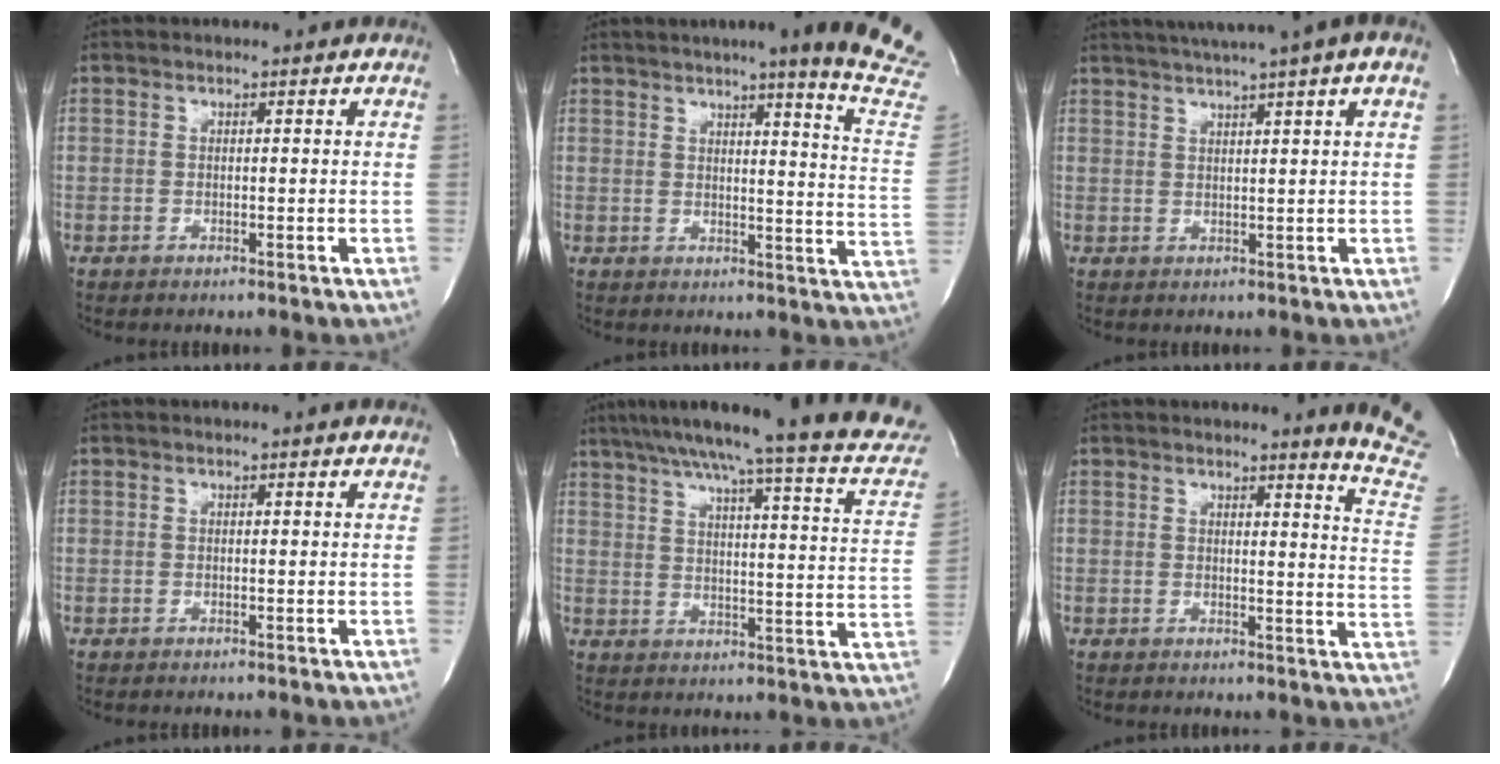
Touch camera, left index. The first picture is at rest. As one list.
[{"total": 17.6, "force": [14.4, -1.4, 10.1], "torque": [-0.128, -0.076, 0.157]}, {"total": 11.6, "force": [8.4, -0.4, 8.1], "torque": [-0.134, 0.037, 0.106]}, {"total": 0.7, "force": [0.6, -0.1, 0.3], "torque": [-0.009, 0.001, 0.014]}, {"total": 25.4, "force": [21.5, 1.0, 13.4], "torque": [-0.197, -0.031, 0.267]}, {"total": 10.1, "force": [9.5, -1.6, 2.8], "torque": [-0.025, -0.109, 0.080]}]